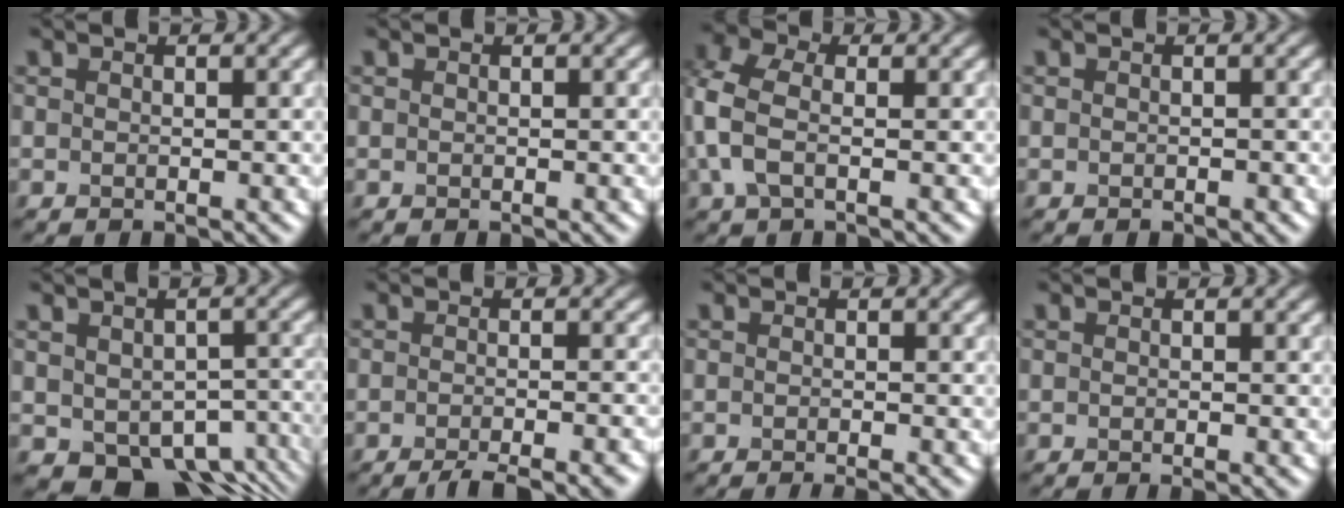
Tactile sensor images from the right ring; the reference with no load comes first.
{"total": 0.0}
{"total": 4.7, "force": [-0.1, 3.0, 3.6], "torque": [-0.097, 0.009, -0.015]}
{"total": 0.7, "force": [-0.4, 0.2, 0.5], "torque": [-0.006, 0.000, -0.005]}
{"total": 8.3, "force": [-3.7, 5.3, 5.1], "torque": [-0.067, -0.021, -0.035]}
{"total": 5.4, "force": [-3.8, 1.1, 3.7], "torque": [-0.043, -0.001, -0.058]}
{"total": 1.9, "force": [-1.0, 0.5, 1.5], "torque": [-0.010, -0.005, -0.018]}
{"total": 1.1, "force": [-0.4, 0.3, 0.9], "torque": [-0.008, -0.006, -0.010]}